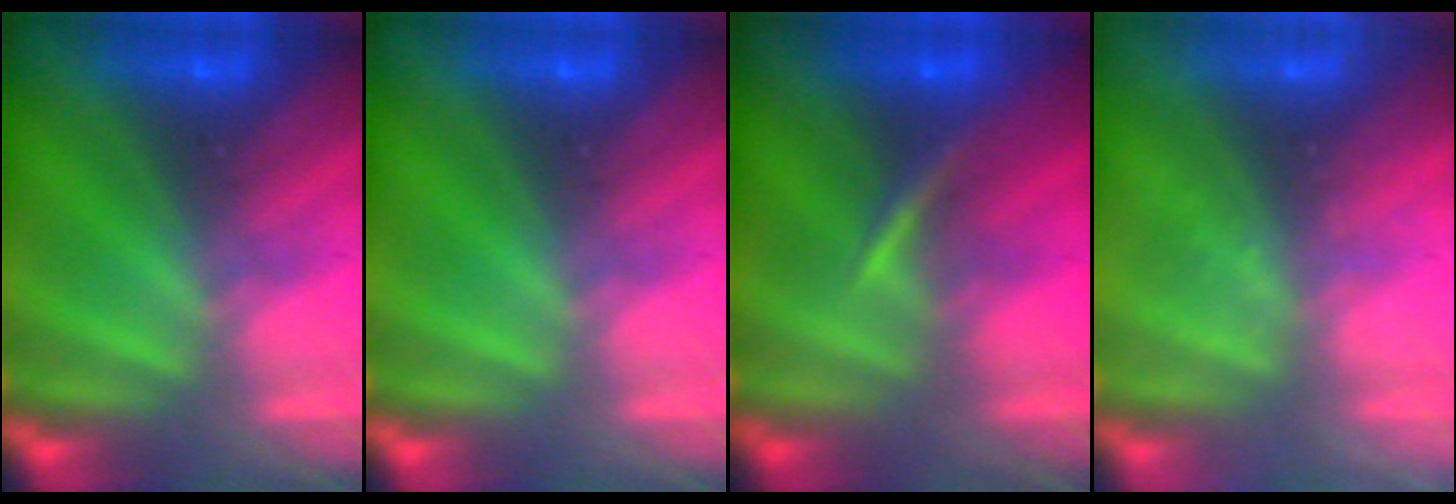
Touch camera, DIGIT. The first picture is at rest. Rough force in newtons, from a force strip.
{"total": 0.0}
{"total": 3.2}
{"total": 2.3}